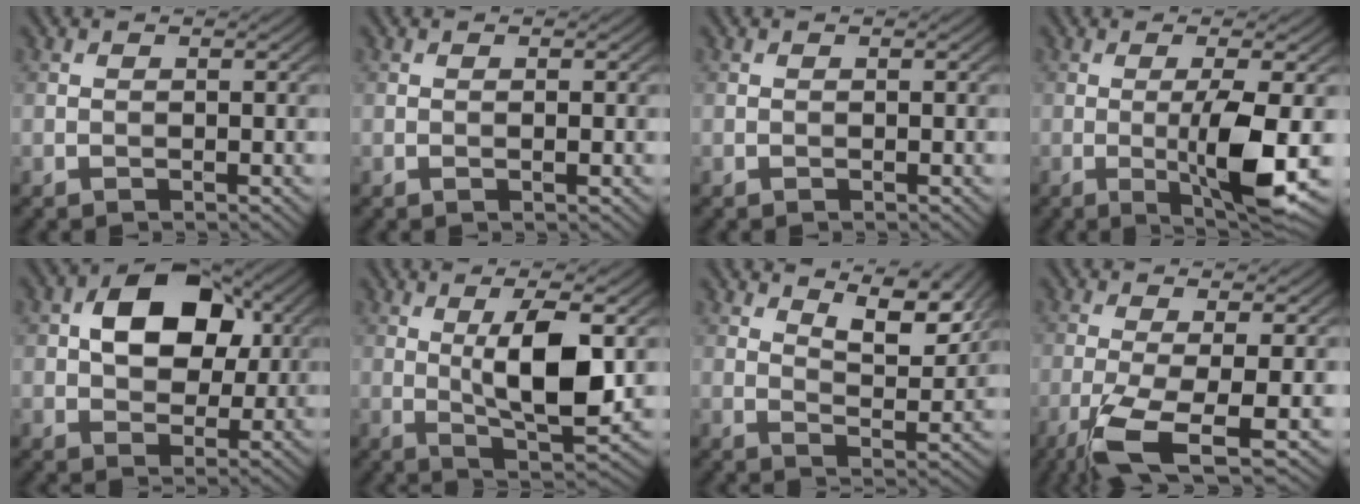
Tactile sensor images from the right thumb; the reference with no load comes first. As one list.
[{"total": 0.6, "force": [-0.1, 0.1, 0.6], "torque": [-0.011, -0.002, -0.003]}, {"total": 0.0}, {"total": 7.5, "force": [-1.1, 1.0, 7.3], "torque": [-0.132, 0.001, -0.017]}, {"total": 10.4, "force": [2.5, 6.9, 7.3], "torque": [-0.122, 0.012, 0.038]}, {"total": 9.2, "force": [1.1, 2.8, 8.7], "torque": [-0.153, -0.002, 0.024]}, {"total": 8.7, "force": [6.6, 2.3, 5.3], "torque": [-0.091, -0.017, 0.107]}, {"total": 8.3, "force": [-3.9, 1.7, 7.1], "torque": [-0.129, -0.010, -0.078]}]